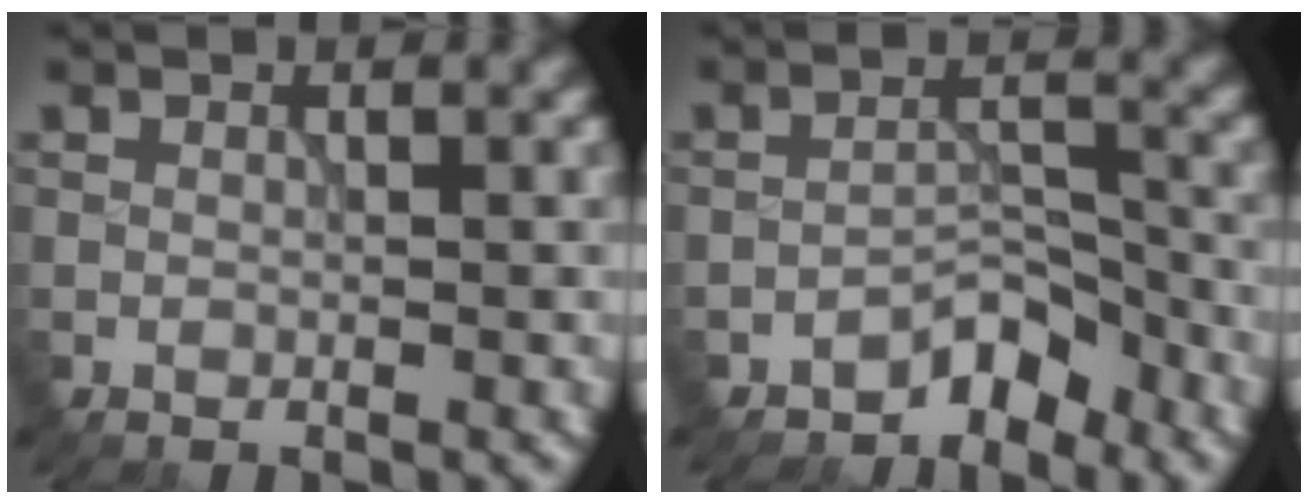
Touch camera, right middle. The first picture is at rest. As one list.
[{"total": 2.9, "force": [-2.5, 1.1, 1.0], "torque": [-0.008, 0.017, -0.042]}]